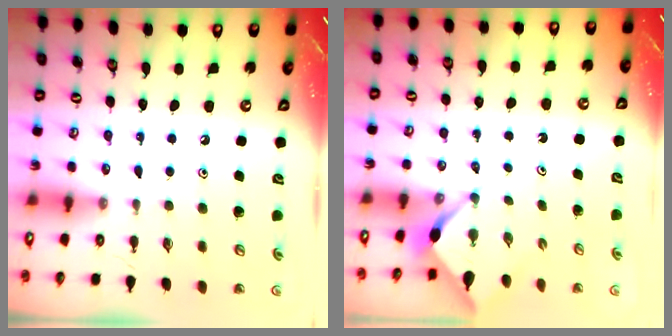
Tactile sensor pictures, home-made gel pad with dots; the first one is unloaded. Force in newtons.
{"total": 2.5, "press": 2.5, "slide": 0.3}